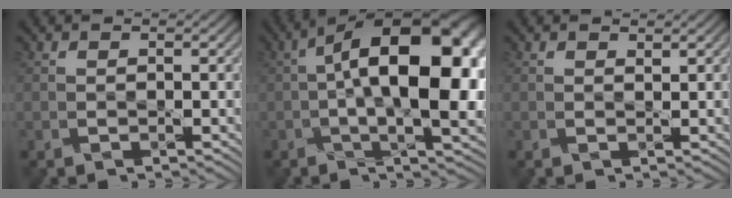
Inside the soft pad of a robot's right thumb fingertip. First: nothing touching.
{"total": 17.2, "force": [0.9, 7.6, 15.4], "torque": [-0.223, 0.026, 0.007]}
{"total": 0.6, "force": [0.6, 0.0, 0.1], "torque": [-0.003, 0.000, 0.011]}